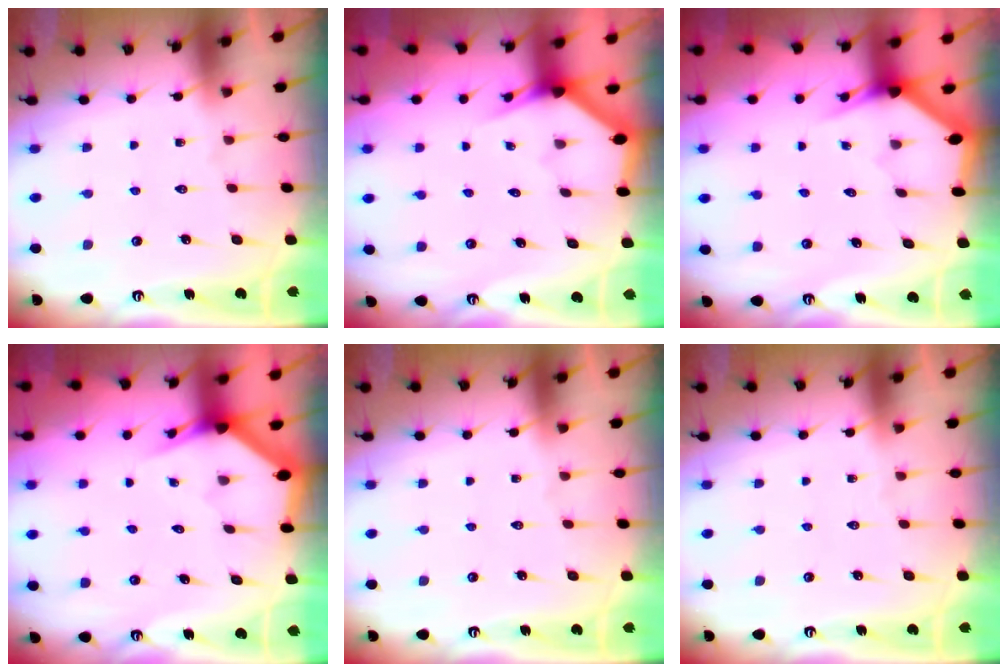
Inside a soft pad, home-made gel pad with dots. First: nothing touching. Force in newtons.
{"total": 3.0, "press": 3.0, "slide": 0.1}
{"total": 3.1, "press": 3.1, "slide": 0.2}
{"total": 2.8, "press": 2.8, "slide": 0.0}
{"total": 0.0}
{"total": 0.0}